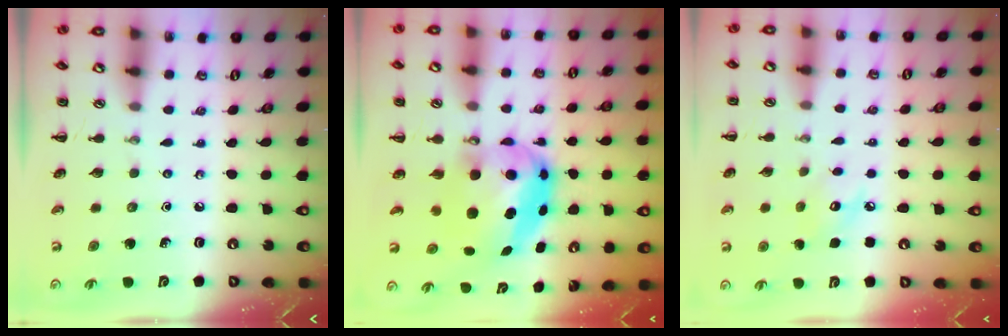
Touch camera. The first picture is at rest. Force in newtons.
{"total": 9.2, "press": 8.8, "slide": 2.5}
{"total": 6.1, "press": 6.0, "slide": 0.9}